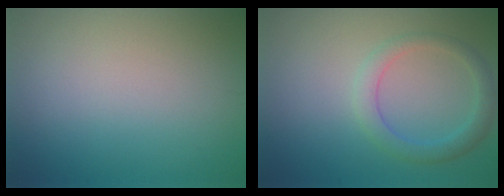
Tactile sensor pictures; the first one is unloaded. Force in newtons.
{"total": 2.7, "press": 2.6, "slide": 0.2}